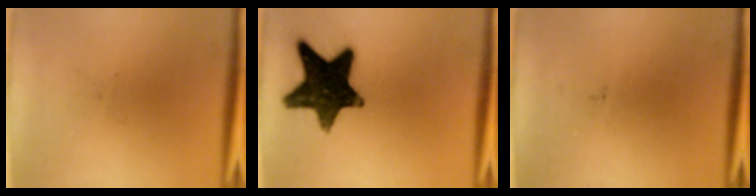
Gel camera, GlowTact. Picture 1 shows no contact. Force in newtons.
{"total": 15.5}
{"total": 0.0}